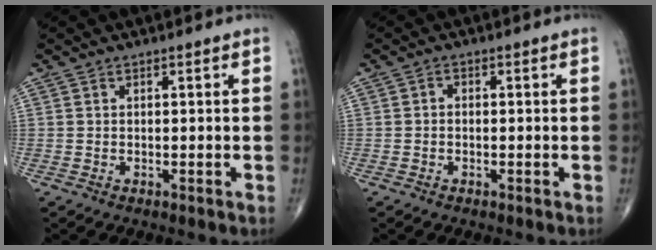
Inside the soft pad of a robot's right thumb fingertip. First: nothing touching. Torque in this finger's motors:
{"motor_torque": [-0.17, -0.02, 0.01, 0.04, 0.00]}